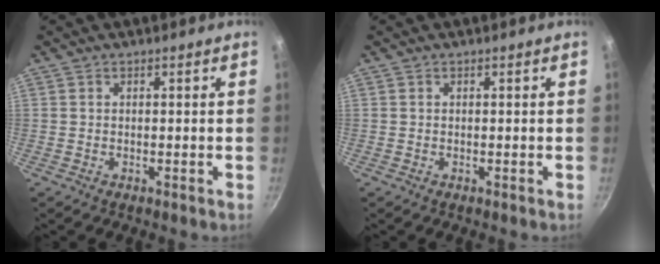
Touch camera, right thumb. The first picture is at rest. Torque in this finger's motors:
{"motor_torque": [-0.44, 0.10, 0.00, 0.00, 0.00]}